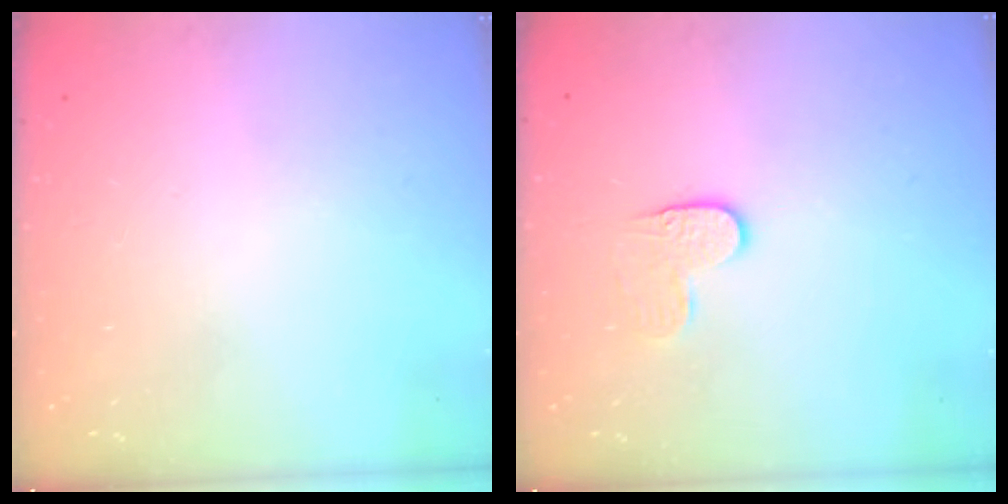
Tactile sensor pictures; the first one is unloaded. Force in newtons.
{"total": 7.0, "press": 6.9, "slide": 0.6}